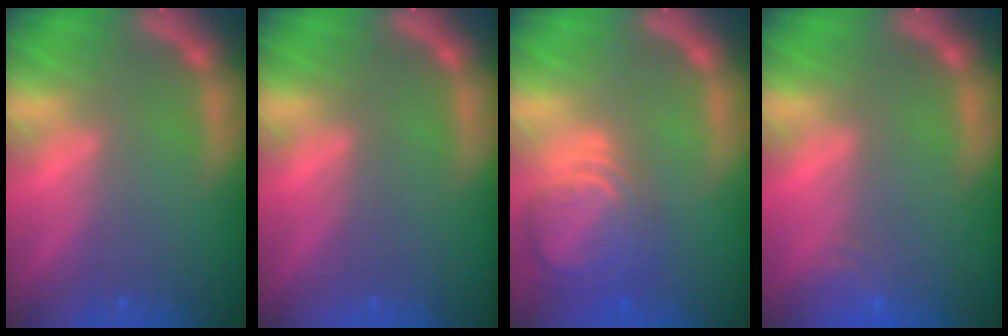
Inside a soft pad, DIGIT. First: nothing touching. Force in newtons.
{"total": 0.0}
{"total": 7.0}
{"total": 2.4}